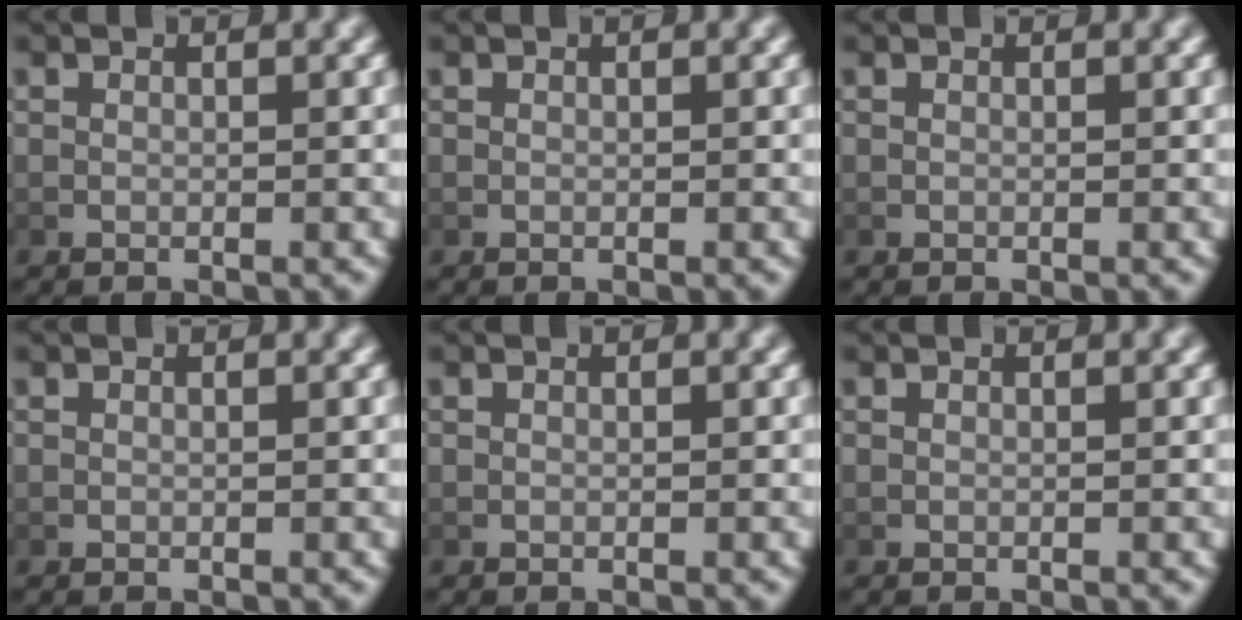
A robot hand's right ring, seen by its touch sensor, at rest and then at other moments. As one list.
[{"total": 0.0}, {"total": 0.0}, {"total": 0.0}, {"total": 0.0}, {"total": 0.0}]